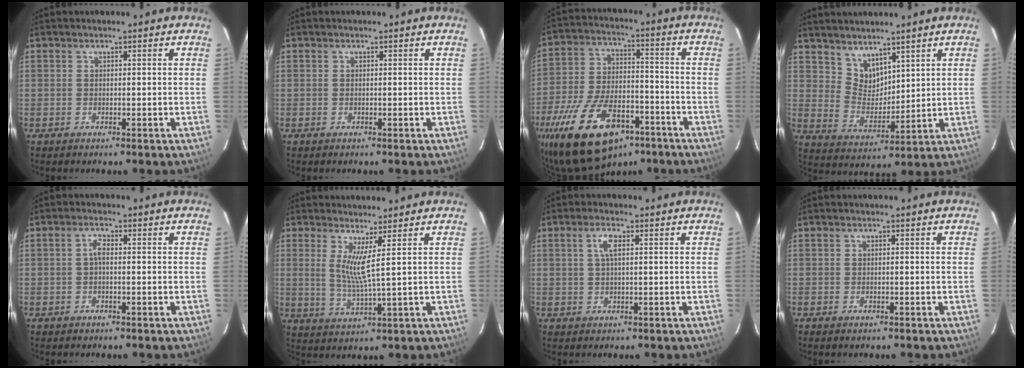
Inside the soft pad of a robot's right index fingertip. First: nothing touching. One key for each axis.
{"total": 0.0}
{"total": 24.3, "fx": -15.0, "fy": 11.9, "fz": 14.9, "tx": -0.307, "ty": -0.018, "tz": -0.238}
{"total": 7.2, "fx": 5.5, "fy": 3.8, "fz": 2.5, "tx": -0.036, "ty": 0.001, "tz": 0.115}
{"total": 1.7, "fx": -0.2, "fy": 0.8, "fz": 1.5, "tx": -0.031, "ty": 0.008, "tz": -0.005}
{"total": 5.1, "fx": 2.1, "fy": -0.7, "fz": 4.5, "tx": -0.088, "ty": -0.021, "tz": 0.038}
{"total": 3.0, "fx": 0.9, "fy": 1.0, "fz": 2.6, "tx": -0.054, "ty": 0.006, "tz": 0.018}
{"total": 0.5, "fx": -0.4, "fy": 0.3, "fz": 0.2, "tx": -0.005, "ty": -0.002, "tz": -0.007}